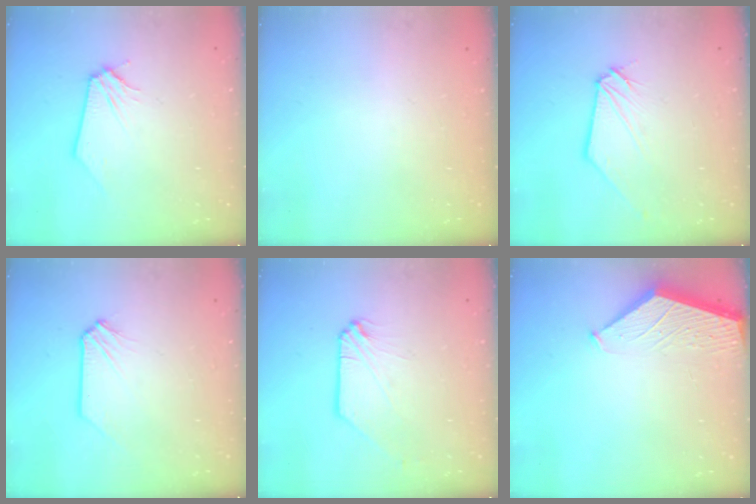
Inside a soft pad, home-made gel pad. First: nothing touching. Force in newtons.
{"total": 0.7, "press": 0.7, "slide": 0.1}
{"total": 0.5, "press": 0.5, "slide": 0.1}
{"total": 0.0}
{"total": 0.8, "press": 0.8, "slide": 0.2}
{"total": 1.6, "press": 1.6, "slide": 0.2}